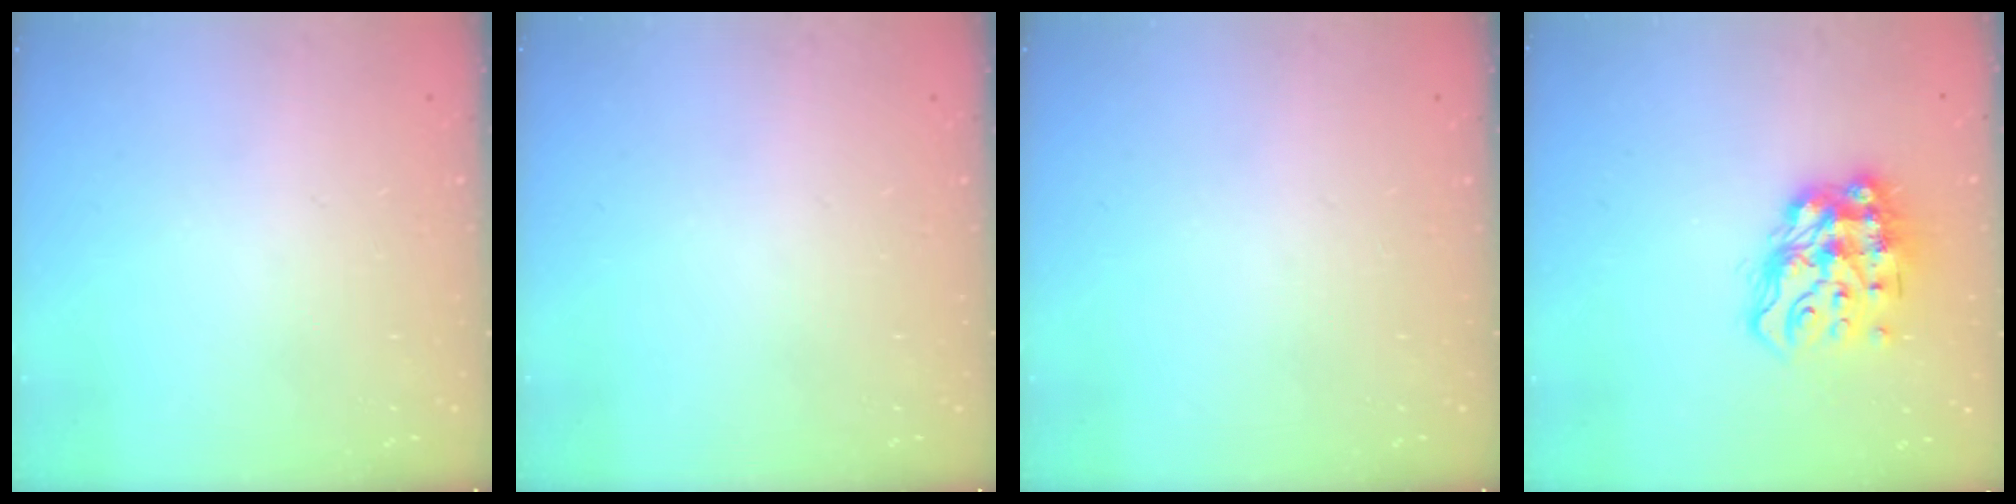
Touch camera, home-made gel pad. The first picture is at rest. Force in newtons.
{"total": 0.0}
{"total": 0.0}
{"total": 14.5, "press": 14.5, "slide": 0.7}